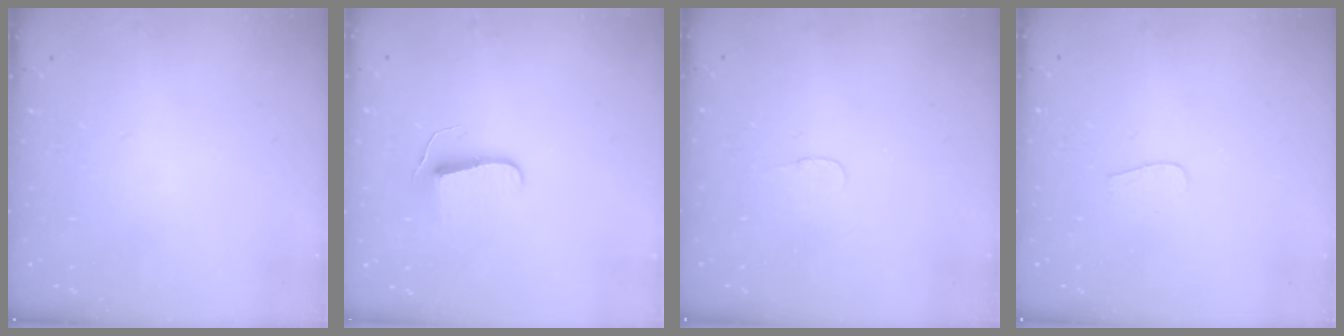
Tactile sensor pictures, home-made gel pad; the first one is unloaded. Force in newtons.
{"total": 7.5, "press": 7.4, "slide": 0.6}
{"total": 3.1, "press": 3.1, "slide": 0.3}
{"total": 3.7, "press": 3.7, "slide": 0.3}